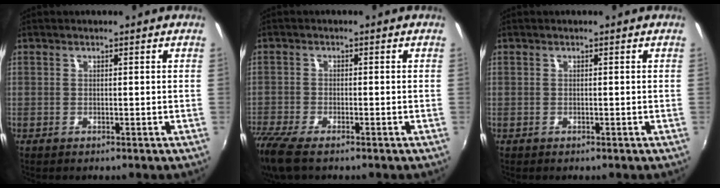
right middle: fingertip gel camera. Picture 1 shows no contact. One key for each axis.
{"total": 8.7, "fx": -6.4, "fy": 2.3, "fz": 5.3, "tx": -0.136, "ty": -0.039, "tz": -0.127}
{"total": 0.0}